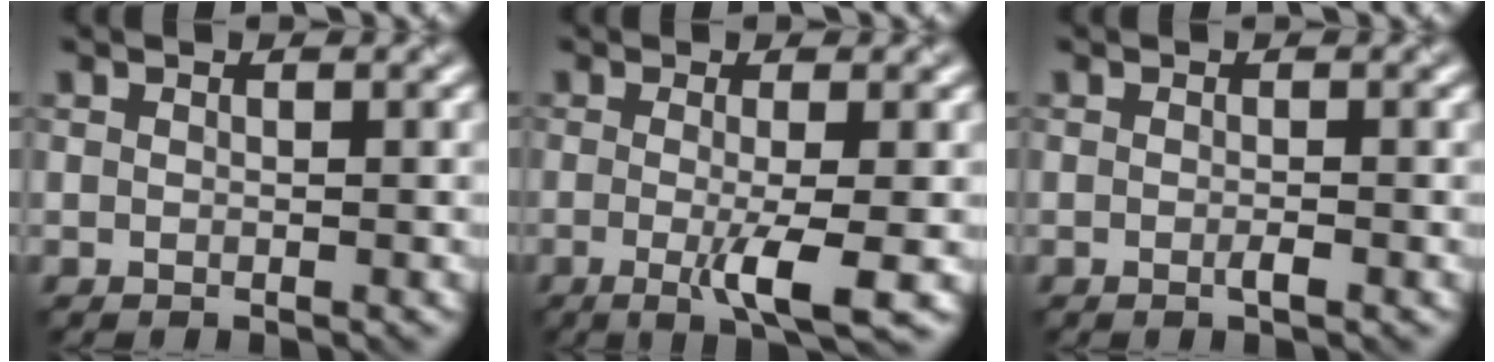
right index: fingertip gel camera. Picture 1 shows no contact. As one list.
[{"total": 4.3, "force": [-1.1, 0.6, 4.1], "torque": [-0.067, -0.015, -0.017]}, {"total": 0.8, "force": [-0.6, 0.0, 0.6], "torque": [-0.010, -0.001, -0.011]}]